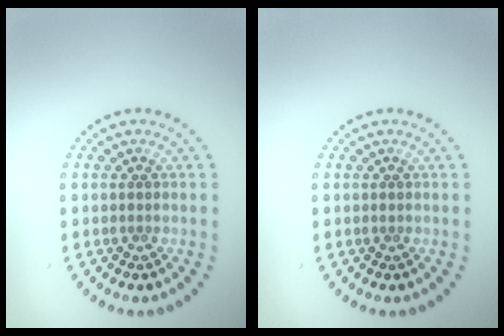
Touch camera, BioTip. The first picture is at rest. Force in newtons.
{"total": 0.0}